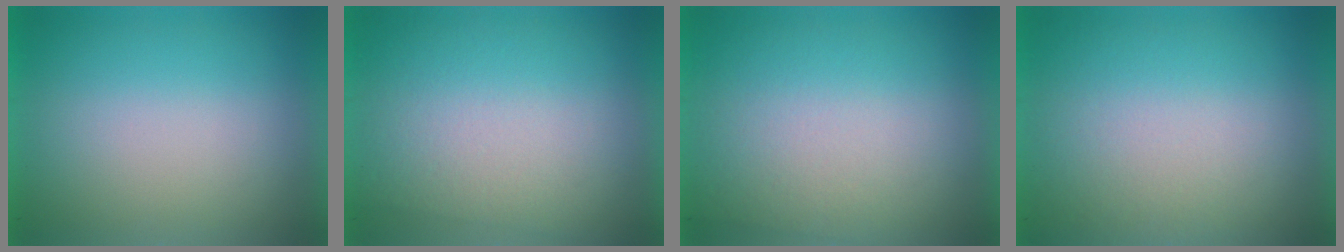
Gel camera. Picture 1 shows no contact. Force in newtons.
{"total": 2.9}
{"total": 3.1}
{"total": 2.6}